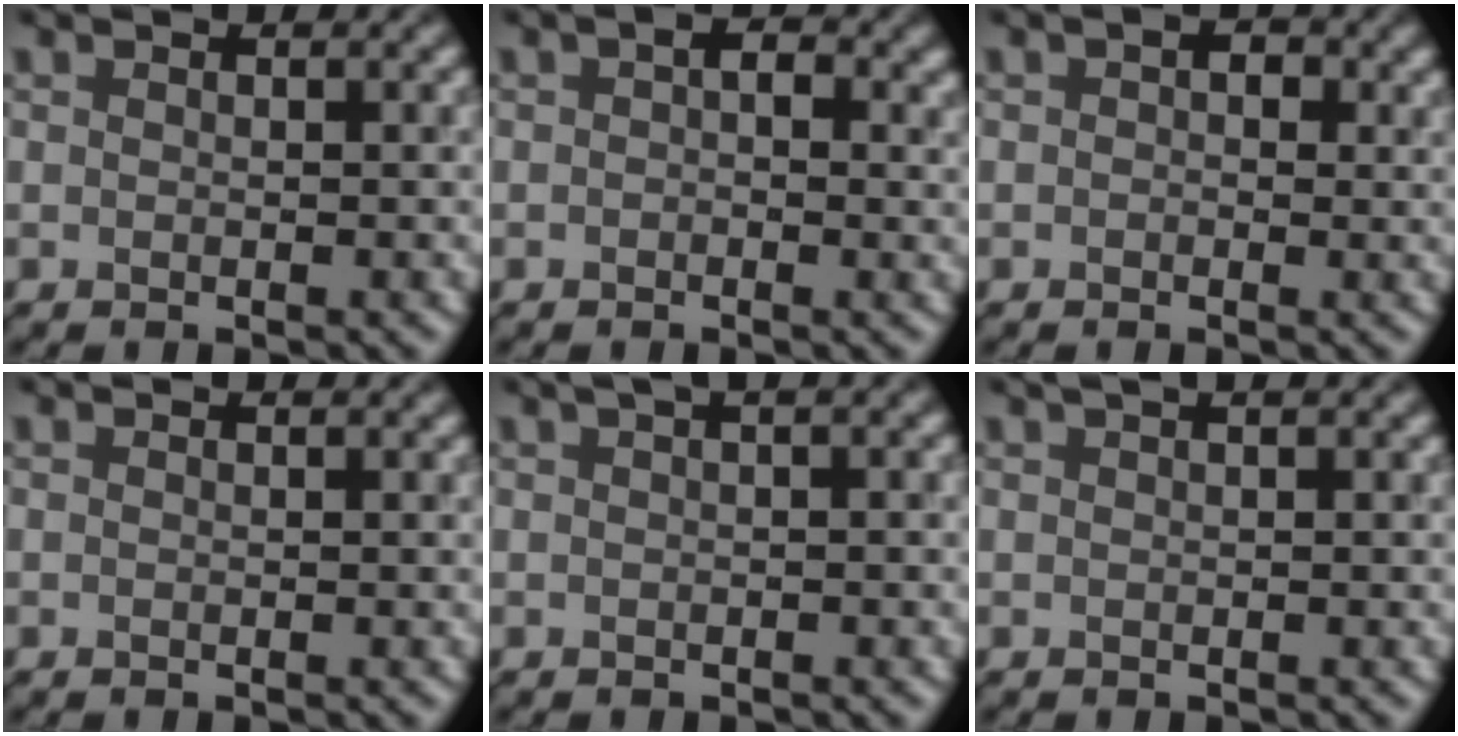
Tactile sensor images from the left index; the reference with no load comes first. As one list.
[{"total": 2.2, "force": [0.5, 1.2, 1.7], "torque": [-0.022, 0.008, 0.004]}, {"total": 1.6, "force": [0.5, 1.0, 1.1], "torque": [-0.008, 0.003, 0.003]}, {"total": 0.0}, {"total": 2.8, "force": [1.2, 0.9, 2.5], "torque": [-0.026, 0.007, 0.004]}, {"total": 1.8, "force": [1.0, 0.4, 1.4], "torque": [-0.021, 0.002, 0.005]}]